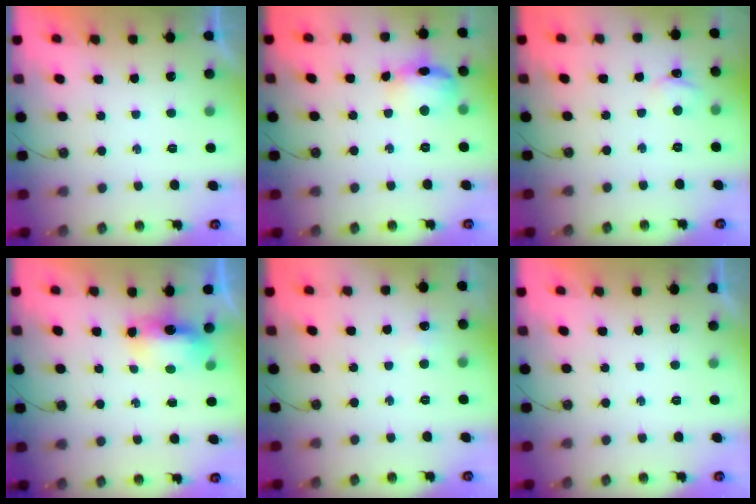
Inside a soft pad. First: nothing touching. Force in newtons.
{"total": 12.8, "press": 12.7, "slide": 1.3}
{"total": 4.0, "press": 4.0, "slide": 0.5}
{"total": 7.0, "press": 7.0, "slide": 0.5}
{"total": 4.4, "press": 4.3, "slide": 0.6}
{"total": 0.0}